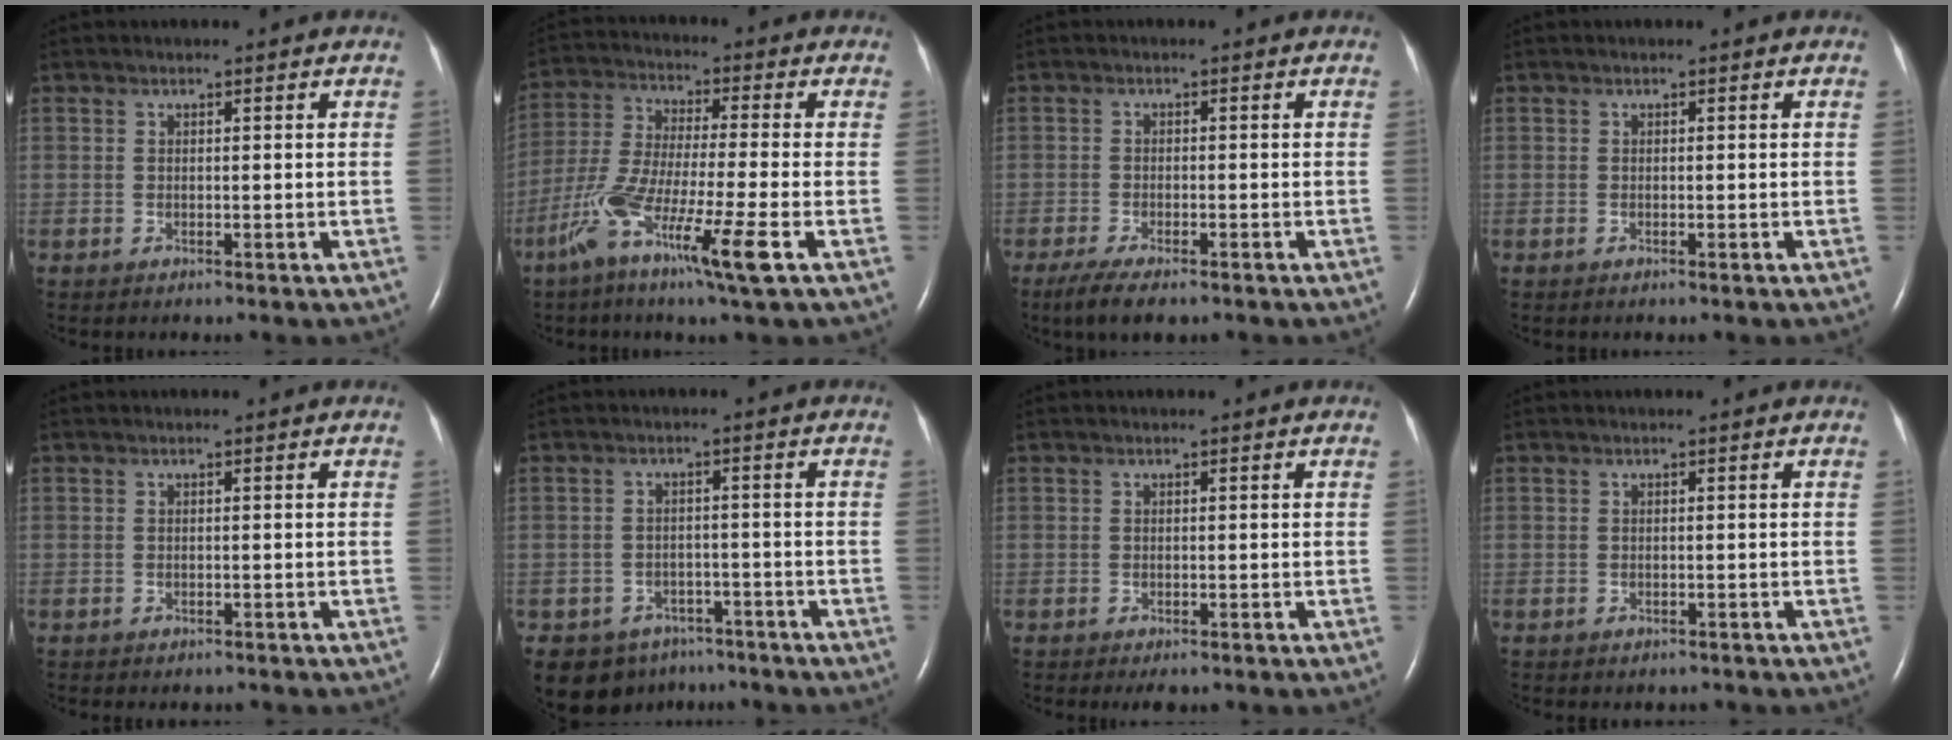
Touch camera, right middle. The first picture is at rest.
{"total": 12.0, "force": [-5.7, -0.3, 10.5], "torque": [-0.219, -0.022, -0.113]}
{"total": 5.9, "force": [-4.2, 1.5, 3.8], "torque": [-0.071, -0.014, -0.065]}
{"total": 0.0}
{"total": 1.6, "force": [-1.4, 0.6, 0.5], "torque": [-0.013, -0.002, -0.014]}
{"total": 8.0, "force": [-5.7, 5.5, 1.1], "torque": [-0.021, 0.013, -0.073]}
{"total": 1.6, "force": [-1.1, 0.6, 0.9], "torque": [-0.012, -0.003, -0.010]}
{"total": 1.2, "force": [-1.0, 0.6, 0.2], "torque": [-0.010, 0.000, -0.011]}